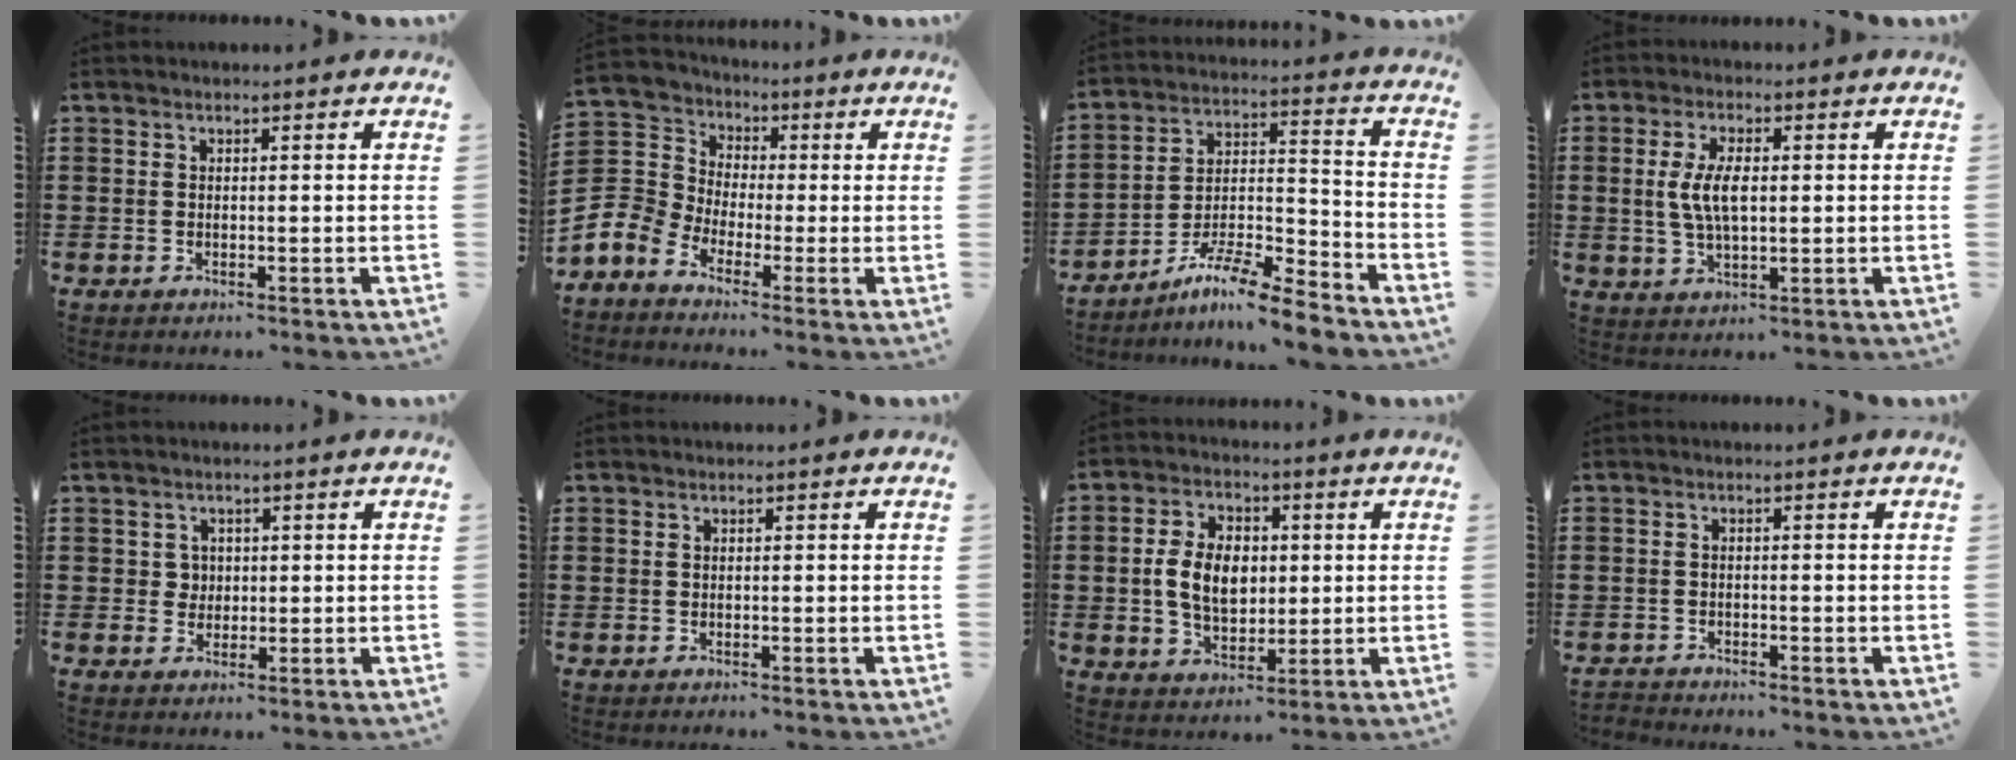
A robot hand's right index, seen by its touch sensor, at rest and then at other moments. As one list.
[{"total": 6.7, "force": [-2.4, 6.1, 1.5], "torque": [-0.085, -0.006, -0.055]}, {"total": 9.6, "force": [-8.5, 0.4, 4.4], "torque": [-0.070, 0.017, -0.163]}, {"total": 6.1, "force": [0.4, 2.5, 5.5], "torque": [-0.123, 0.003, 0.001]}, {"total": 2.0, "force": [0.4, 1.8, 0.6], "torque": [-0.020, 0.010, 0.006]}, {"total": 0.0}, {"total": 7.7, "force": [0.2, 5.2, 5.7], "torque": [-0.130, 0.007, -0.006]}, {"total": 1.5, "force": [-1.5, 0.0, -0.2], "torque": [-0.001, 0.000, -0.032]}]